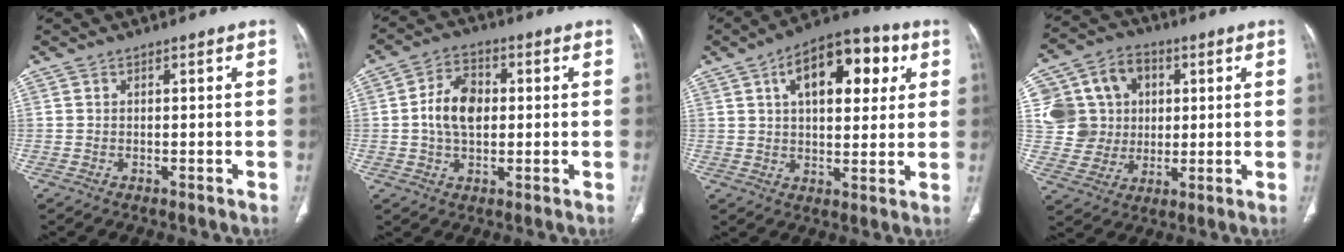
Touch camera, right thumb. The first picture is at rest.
{"total": 8.8, "force": [0.4, 5.7, 6.6], "torque": [-0.108, 0.012, 0.001]}
{"total": 16.4, "force": [5.7, 8.6, 12.8], "torque": [-0.144, 0.008, 0.079]}
{"total": 15.1, "force": [3.1, 13.7, 5.6], "torque": [-0.074, 0.025, 0.064]}